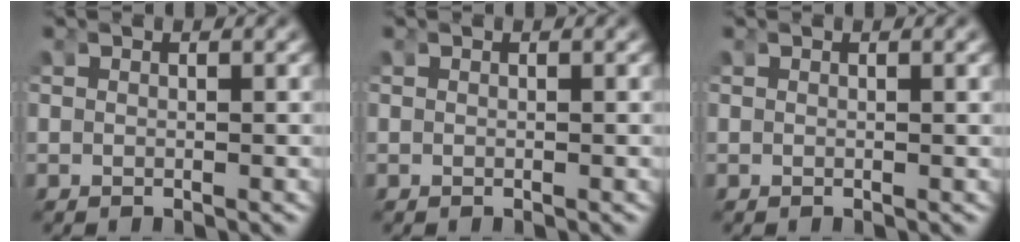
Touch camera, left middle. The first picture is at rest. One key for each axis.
{"total": 0.0}
{"total": 0.0}